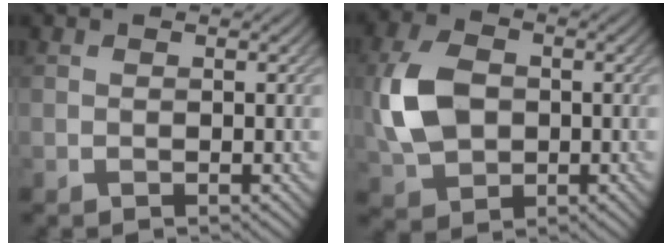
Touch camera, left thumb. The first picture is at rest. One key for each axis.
{"total": 8.6, "fx": -0.2, "fy": 6.0, "fz": 6.1, "tx": -0.154, "ty": -0.002, "tz": -0.013}